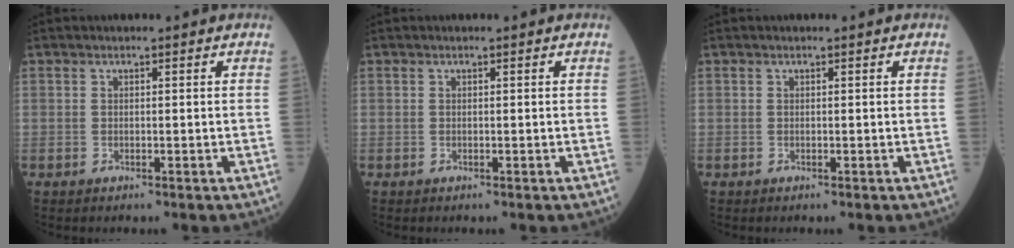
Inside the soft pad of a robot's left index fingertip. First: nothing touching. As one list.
[{"total": 0.0}, {"total": 0.0}]